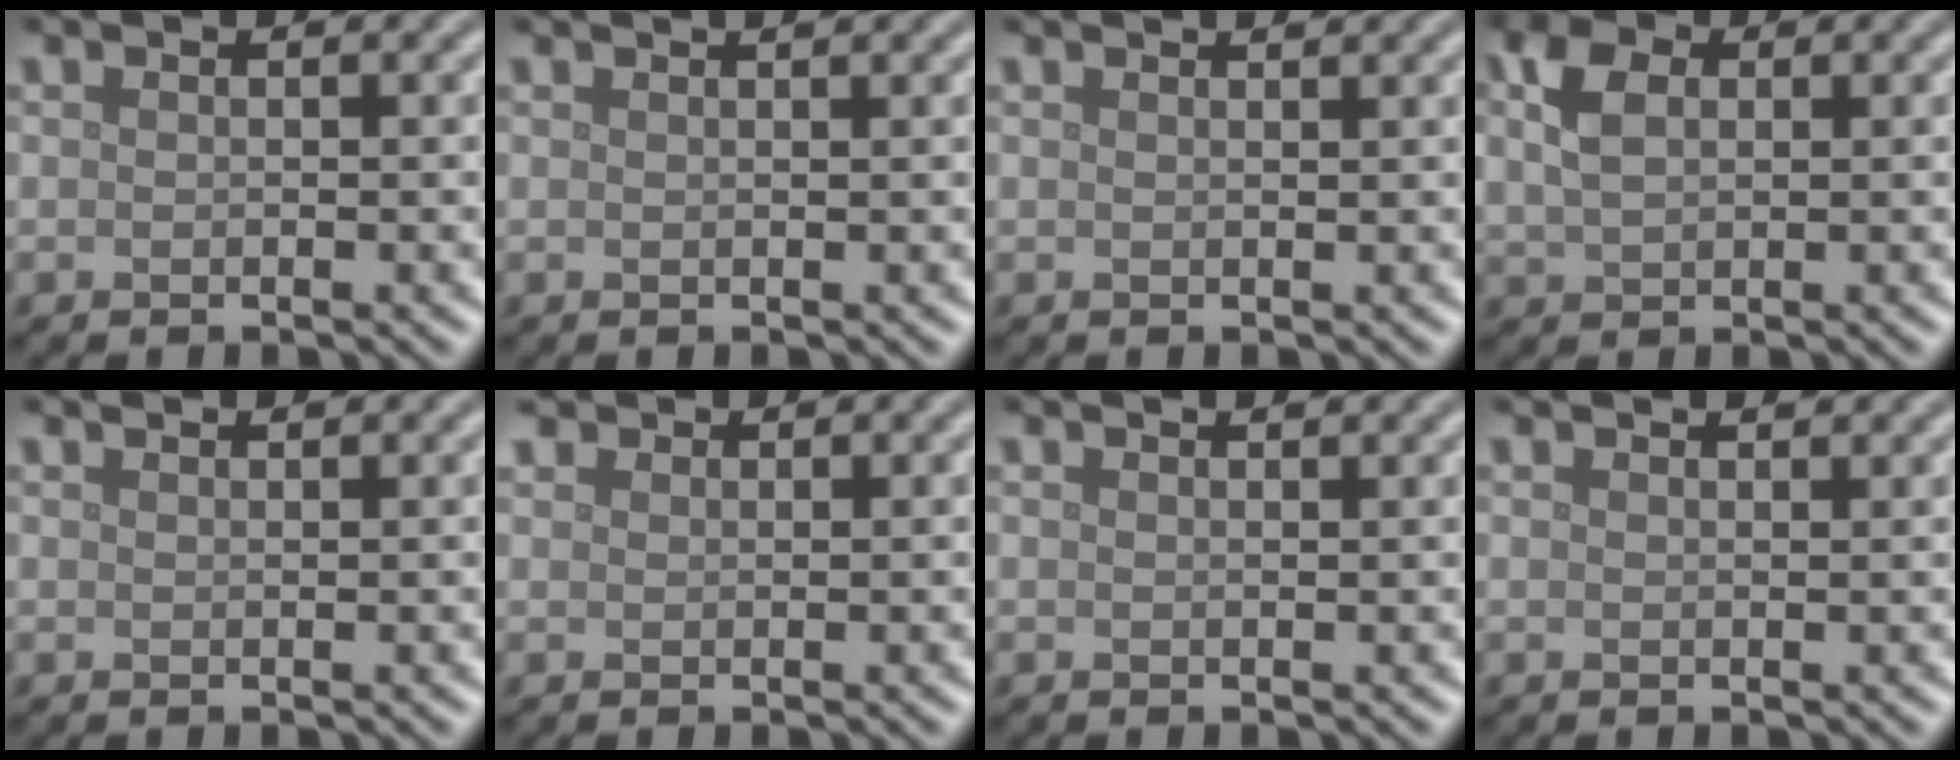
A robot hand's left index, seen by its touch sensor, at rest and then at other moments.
{"total": 1.9, "force": [1.4, 0.7, 1.0], "torque": [0.001, 0.002, -0.003]}
{"total": 1.7, "force": [1.6, 0.3, 0.5], "torque": [-0.008, 0.000, 0.014]}
{"total": 3.6, "force": [1.3, 2.4, 2.3], "torque": [-0.057, 0.006, 0.022]}
{"total": 0.9, "force": [0.9, 0.0, 0.2], "torque": [-0.005, -0.002, 0.010]}
{"total": 1.2, "force": [1.1, 0.6, 0.1], "torque": [-0.001, 0.001, 0.019]}
{"total": 1.4, "force": [1.3, 0.2, 0.5], "torque": [-0.008, -0.001, 0.011]}
{"total": 2.2, "force": [2.0, 0.5, 0.8], "torque": [-0.003, 0.002, 0.011]}